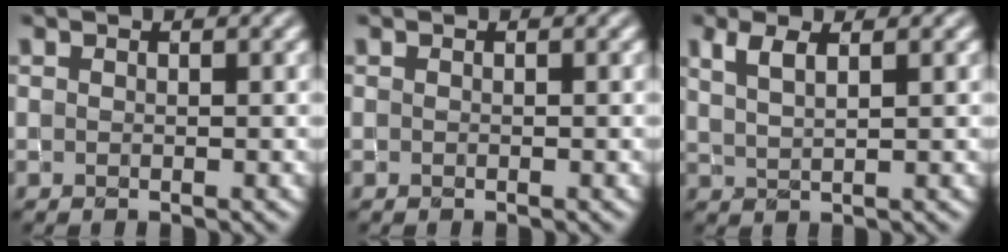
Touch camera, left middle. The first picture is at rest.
{"total": 0.0}
{"total": 2.4, "force": [1.5, 0.7, 1.7], "torque": [-0.032, 0.004, 0.029]}